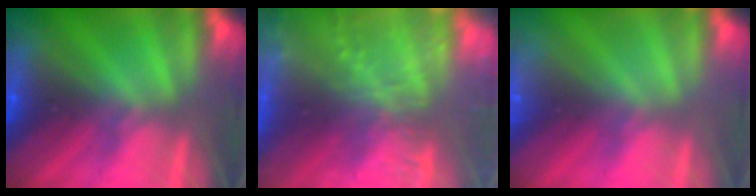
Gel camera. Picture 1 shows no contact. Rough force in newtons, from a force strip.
{"total": 7.8}
{"total": 2.3}